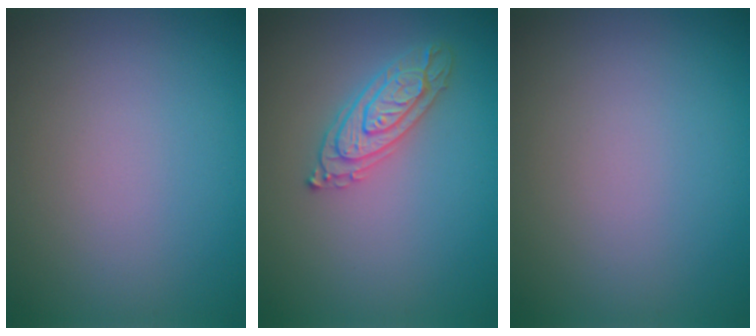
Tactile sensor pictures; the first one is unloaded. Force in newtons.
{"total": 3.0, "press": 2.9, "slide": 0.7}
{"total": 0.0}